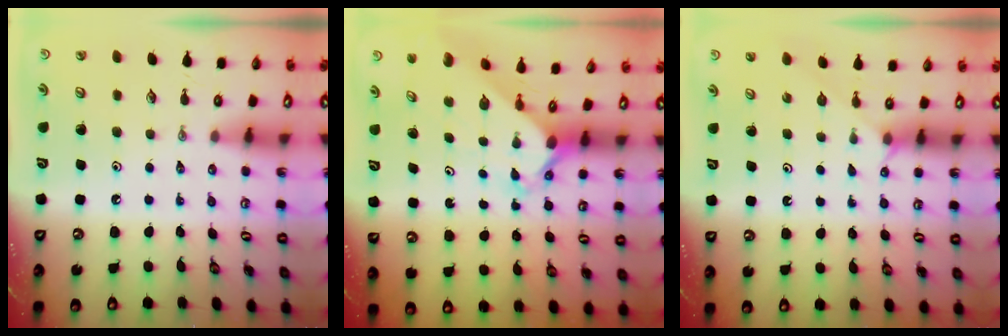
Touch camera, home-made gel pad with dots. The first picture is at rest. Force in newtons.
{"total": 2.3, "press": 2.3, "slide": 0.1}
{"total": 1.8, "press": 1.7, "slide": 0.4}